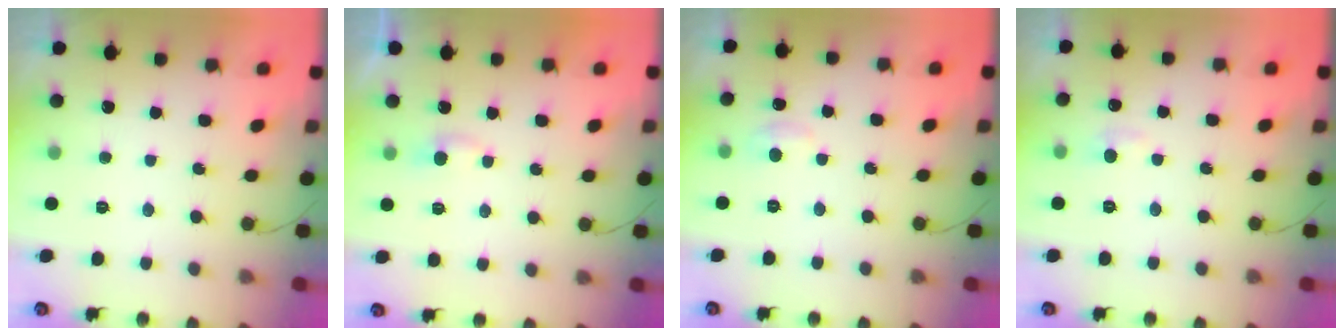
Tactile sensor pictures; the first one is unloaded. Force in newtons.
{"total": 2.4, "press": 2.4, "slide": 0.3}
{"total": 5.2, "press": 5.1, "slide": 0.7}
{"total": 5.4, "press": 5.4, "slide": 0.7}